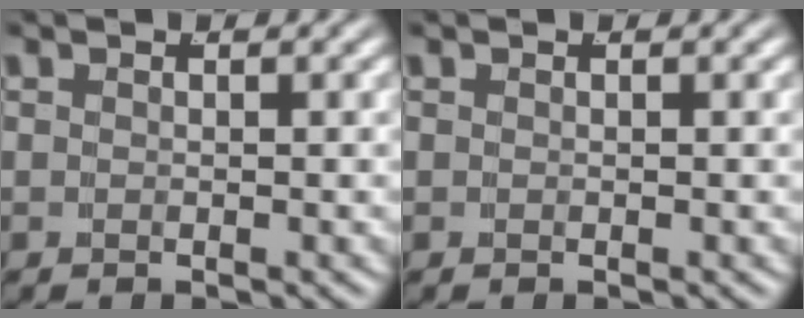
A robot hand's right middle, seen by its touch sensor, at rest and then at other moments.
{"total": 0.0}